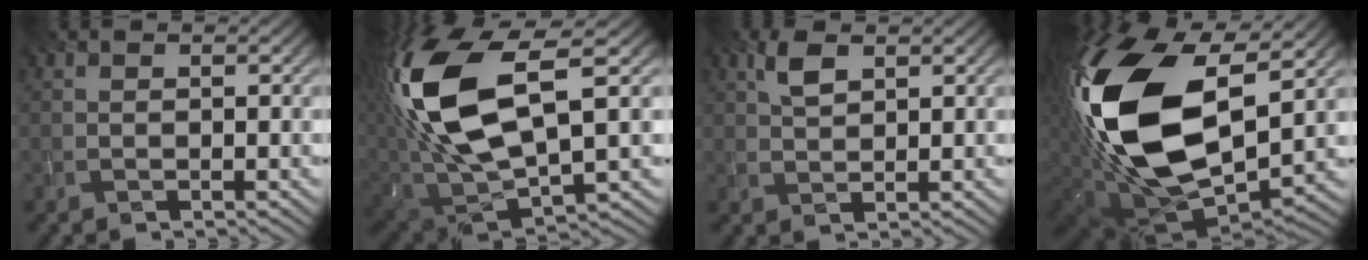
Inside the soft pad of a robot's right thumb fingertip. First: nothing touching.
{"total": 16.9, "force": [3.7, 8.6, 14.1], "torque": [-0.335, 0.005, 0.076]}
{"total": 3.0, "force": [1.6, 1.3, 2.2], "torque": [-0.053, 0.004, 0.033]}
{"total": 20.3, "force": [3.2, 12.1, 16.0], "torque": [-0.384, -0.025, 0.064]}